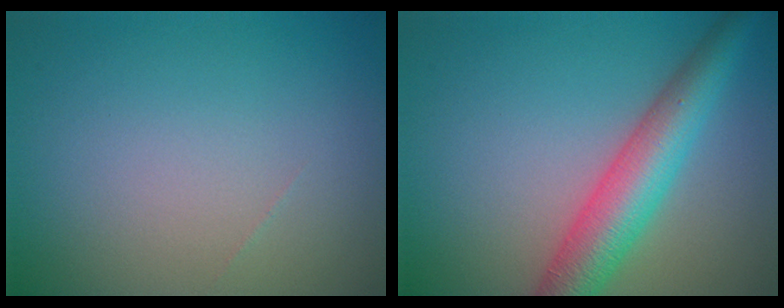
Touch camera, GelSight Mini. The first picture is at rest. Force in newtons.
{"total": 6.2, "press": 6.2, "slide": 0.1}